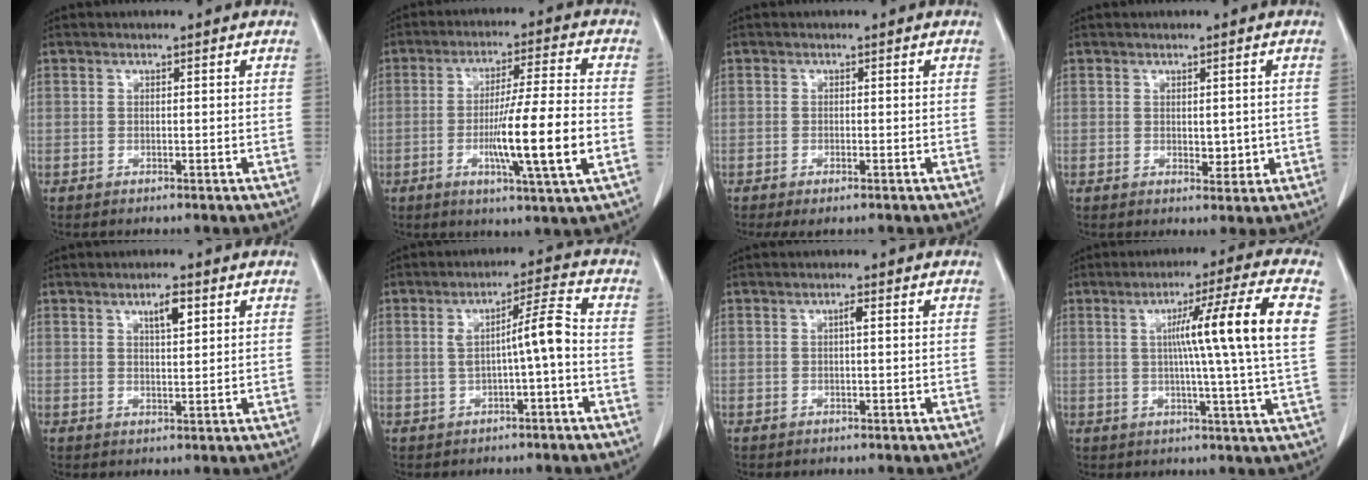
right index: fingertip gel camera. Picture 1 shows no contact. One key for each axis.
{"total": 13.0, "fx": -3.0, "fy": -0.4, "fz": 12.6, "tx": -0.215, "ty": -0.012, "tz": -0.056}
{"total": 1.8, "fx": -0.9, "fy": 0.5, "fz": 1.4, "tx": -0.022, "ty": -0.004, "tz": -0.011}
{"total": 2.7, "fx": -0.1, "fy": 1.5, "fz": 2.2, "tx": -0.027, "ty": -0.005, "tz": 0.006}
{"total": 3.8, "fx": 1.9, "fy": 0.8, "fz": 3.1, "tx": -0.053, "ty": -0.002, "tz": 0.033}
{"total": 6.0, "fx": -0.5, "fy": 0.0, "fz": 6.0, "tx": -0.096, "ty": 0.017, "tz": -0.005}
{"total": 1.3, "fx": 0.4, "fy": 0.2, "fz": 1.2, "tx": -0.021, "ty": 0.002, "tz": 0.006}
{"total": 14.1, "fx": 3.1, "fy": -2.1, "fz": 13.6, "tx": -0.201, "ty": 0.006, "tz": 0.041}